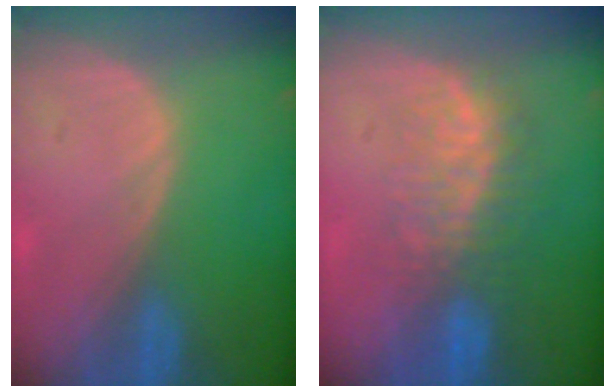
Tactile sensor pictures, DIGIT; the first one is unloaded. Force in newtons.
{"total": 7.7, "press": 7.3, "slide": 2.7}